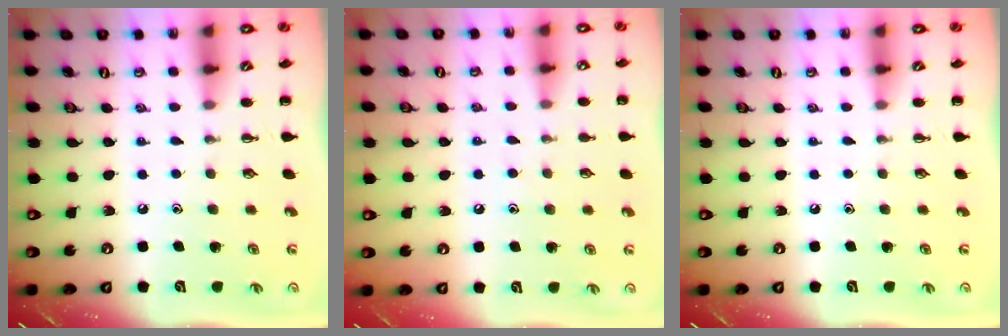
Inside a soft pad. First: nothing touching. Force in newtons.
{"total": 5.9, "press": 5.7, "slide": 1.5}
{"total": 0.0}